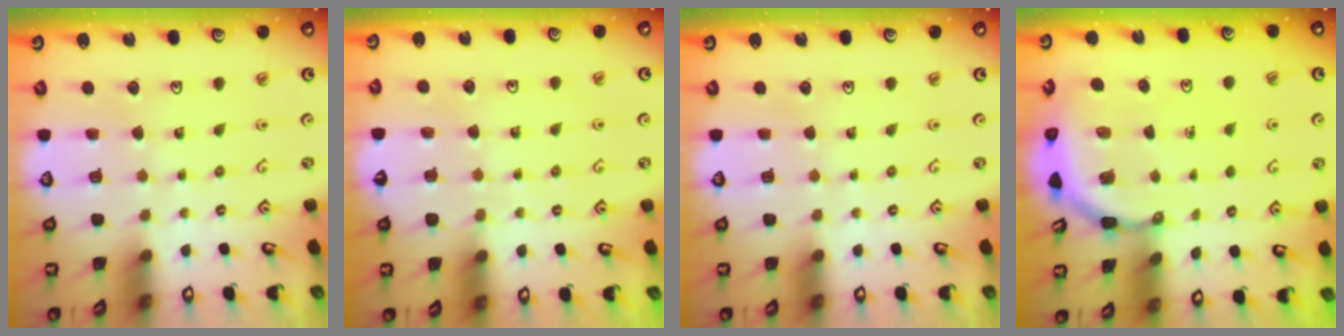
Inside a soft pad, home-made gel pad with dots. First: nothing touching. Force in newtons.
{"total": 4.5, "press": 4.5, "slide": 0.7}
{"total": 0.0}
{"total": 3.6, "press": 3.6, "slide": 0.2}